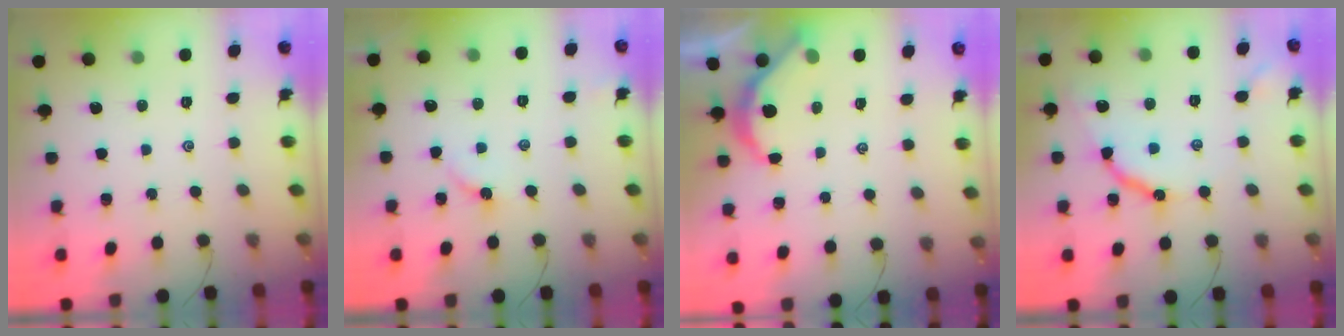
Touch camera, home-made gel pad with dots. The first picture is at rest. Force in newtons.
{"total": 3.3, "press": 3.3, "slide": 0.6}
{"total": 4.5, "press": 4.5, "slide": 0.3}
{"total": 9.6, "press": 9.6, "slide": 1.0}